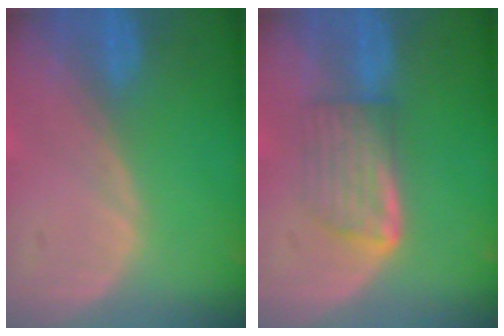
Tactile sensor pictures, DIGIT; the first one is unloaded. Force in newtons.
{"total": 5.7, "press": 5.3, "slide": 2.3}